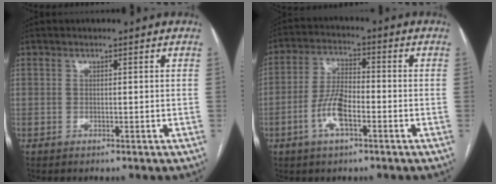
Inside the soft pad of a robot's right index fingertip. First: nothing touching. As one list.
[{"total": 7.6, "force": [-2.9, 2.6, 6.5], "torque": [-0.137, 0.006, -0.055]}]